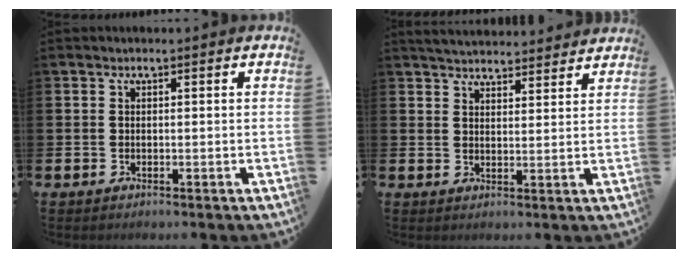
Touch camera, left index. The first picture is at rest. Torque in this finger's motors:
{"motor_torque": [1.02, -1.12, 0.12, 0.05]}